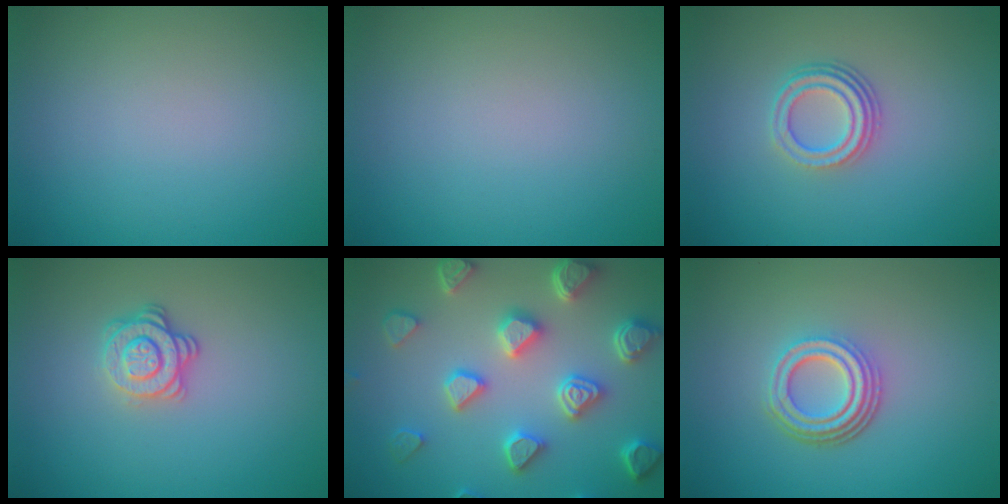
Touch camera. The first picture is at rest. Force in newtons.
{"total": 0.0}
{"total": 3.3, "press": 2.4, "slide": 2.3}
{"total": 2.8, "press": 2.5, "slide": 1.3}
{"total": 6.5, "press": 5.4, "slide": 3.5}
{"total": 4.2, "press": 3.2, "slide": 2.8}